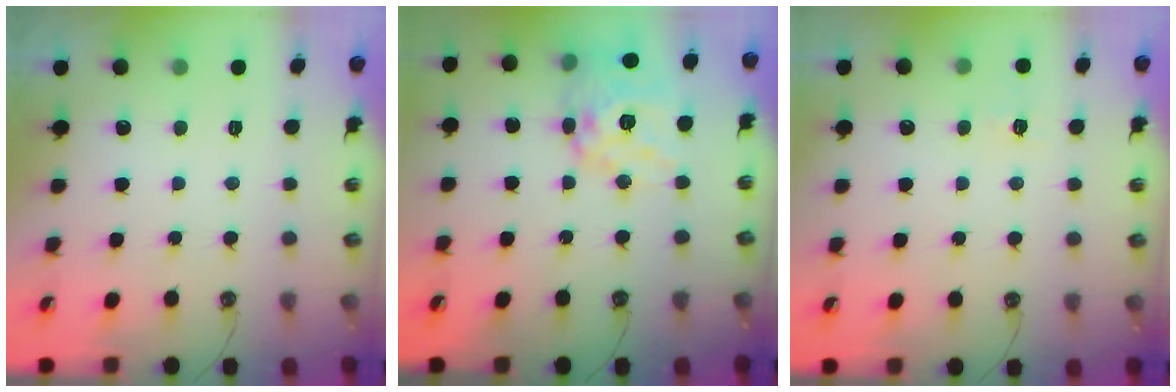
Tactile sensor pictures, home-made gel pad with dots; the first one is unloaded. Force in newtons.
{"total": 15.3, "press": 15.2, "slide": 1.4}
{"total": 5.1, "press": 5.1, "slide": 0.6}